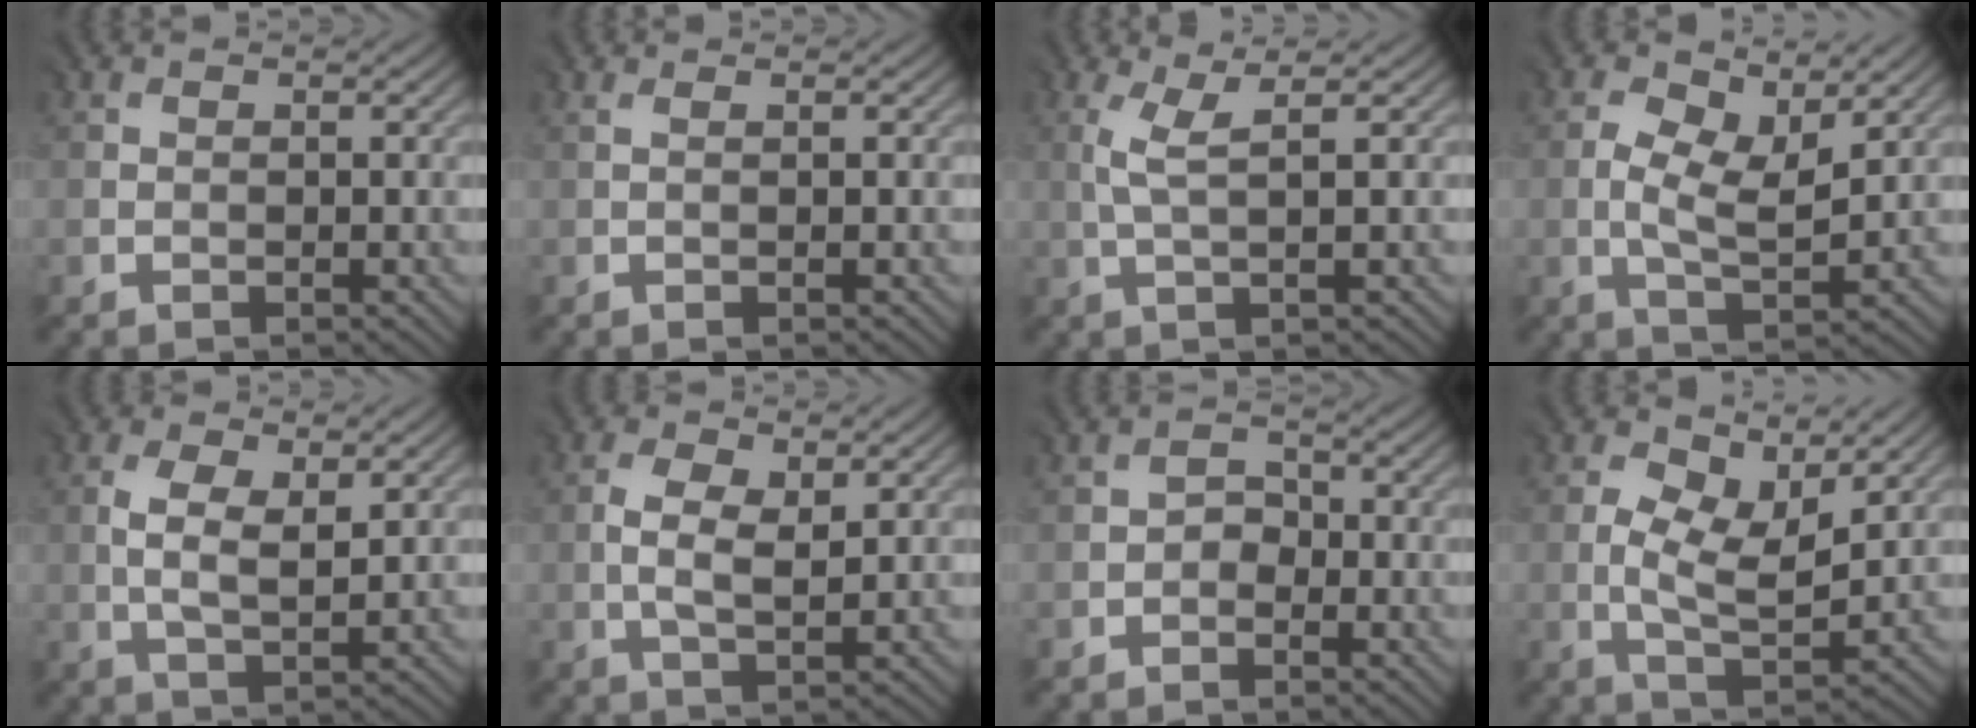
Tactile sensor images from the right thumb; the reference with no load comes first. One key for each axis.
{"total": 0.6, "fx": 0.0, "fy": -0.4, "fz": 0.4, "tx": -0.008, "ty": 0.001, "tz": -0.001}
{"total": 2.5, "fx": 0.6, "fy": -0.1, "fz": 2.5, "tx": -0.051, "ty": 0.005, "tz": 0.015}
{"total": 5.0, "fx": 1.2, "fy": 2.2, "fz": 4.3, "tx": -0.090, "ty": 0.000, "tz": 0.023}
{"total": 4.2, "fx": 0.8, "fy": 1.9, "fz": 3.6, "tx": -0.084, "ty": -0.002, "tz": 0.019}
{"total": 3.7, "fx": 0.4, "fy": 1.8, "fz": 3.2, "tx": -0.078, "ty": -0.002, "tz": 0.012}
{"total": 1.6, "fx": -1.2, "fy": 1.1, "fz": 0.3, "tx": 0.002, "ty": 0.004, "tz": -0.024}
{"total": 5.9, "fx": 1.7, "fy": 2.8, "fz": 5.0, "tx": -0.097, "ty": -0.001, "tz": 0.029}